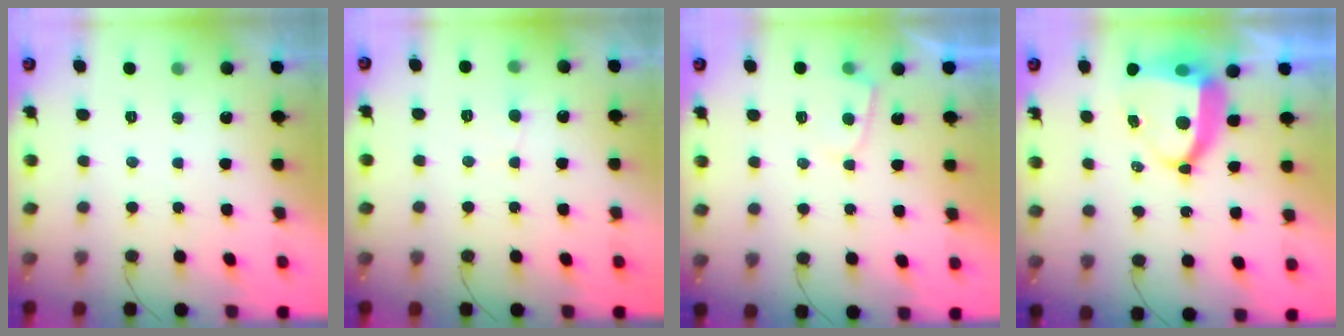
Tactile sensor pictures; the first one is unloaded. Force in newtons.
{"total": 3.2, "press": 3.2, "slide": 0.4}
{"total": 2.1, "press": 2.1, "slide": 0.3}
{"total": 10.2, "press": 10.1, "slide": 1.2}